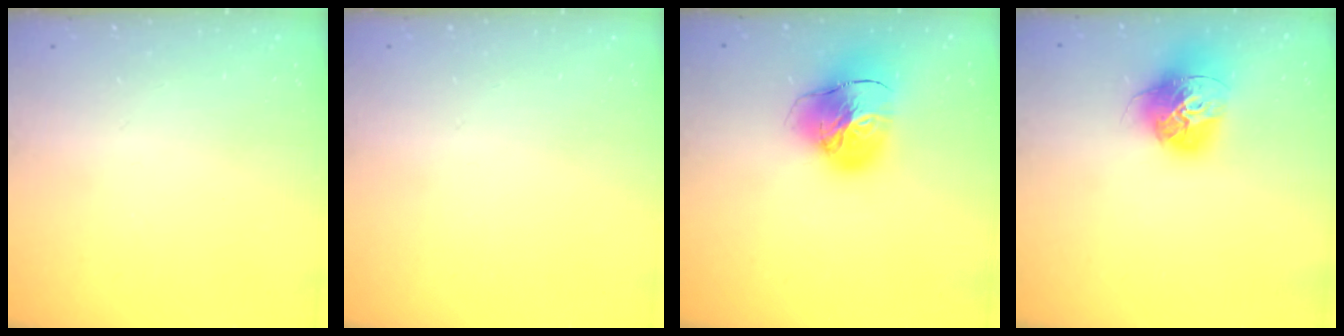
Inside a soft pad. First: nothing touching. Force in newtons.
{"total": 0.0}
{"total": 17.8, "press": 17.7, "slide": 2.1}
{"total": 15.9, "press": 15.8, "slide": 1.7}